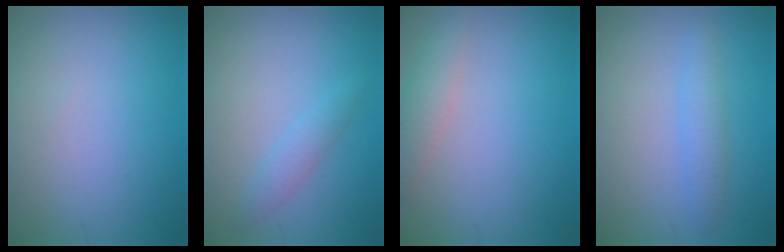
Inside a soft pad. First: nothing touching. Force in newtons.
{"total": 1.5, "press": 1.5, "slide": 0.1}
{"total": 2.4, "press": 2.4, "slide": 0.2}
{"total": 1.9, "press": 1.9, "slide": 0.1}